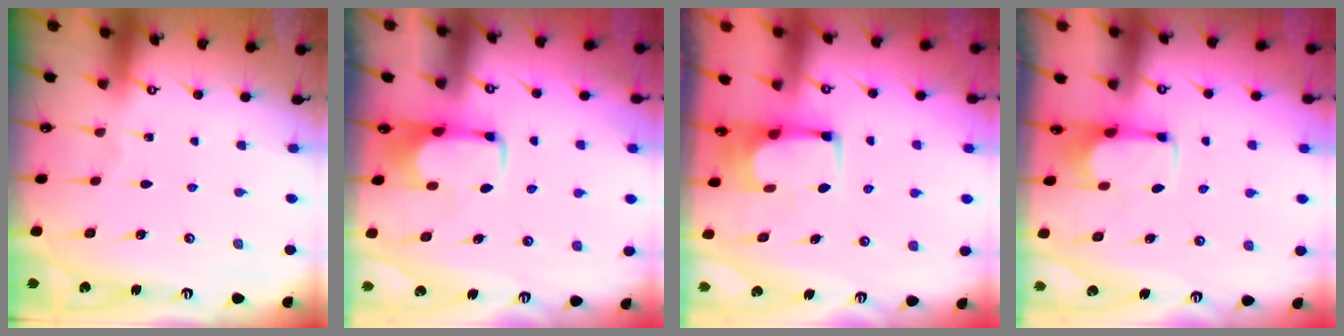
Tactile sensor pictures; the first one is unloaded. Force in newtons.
{"total": 2.0, "press": 2.0, "slide": 0.4}
{"total": 2.1, "press": 2.1, "slide": 0.2}
{"total": 2.6, "press": 2.5, "slide": 0.9}